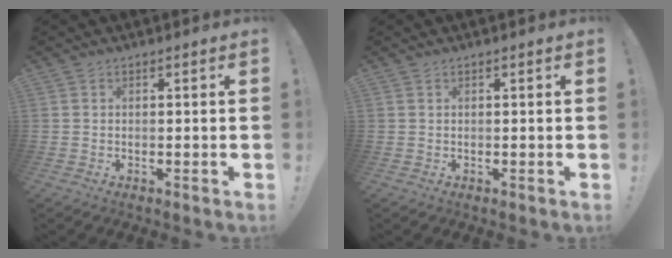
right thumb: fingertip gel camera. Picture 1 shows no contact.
{"total": 0.0}